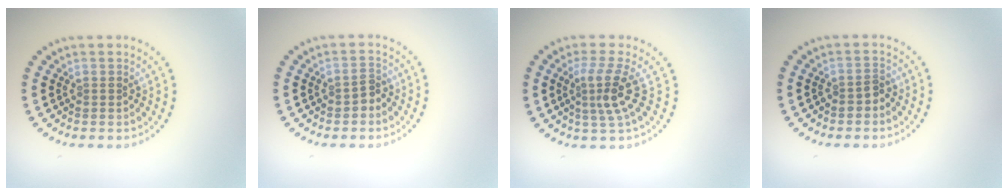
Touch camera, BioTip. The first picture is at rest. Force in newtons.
{"total": 1.3, "press": 1.2, "slide": 0.5}
{"total": 3.1, "press": 2.2, "slide": 2.2}
{"total": 1.1, "press": 1.0, "slide": 0.4}